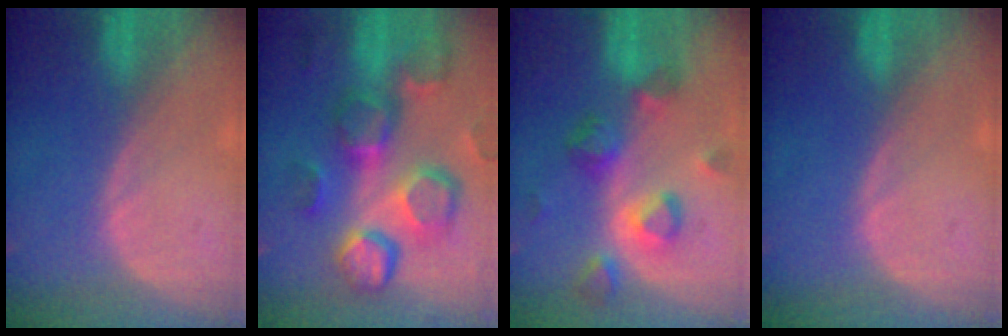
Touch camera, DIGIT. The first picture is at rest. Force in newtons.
{"total": 13.1, "press": 11.4, "slide": 6.4}
{"total": 8.0, "press": 7.7, "slide": 2.1}
{"total": 0.0}